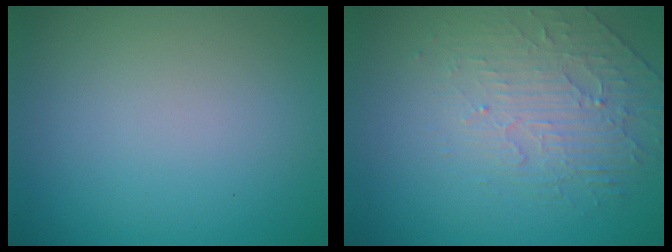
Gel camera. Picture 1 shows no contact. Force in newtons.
{"total": 2.5, "press": 1.8, "slide": 1.6}